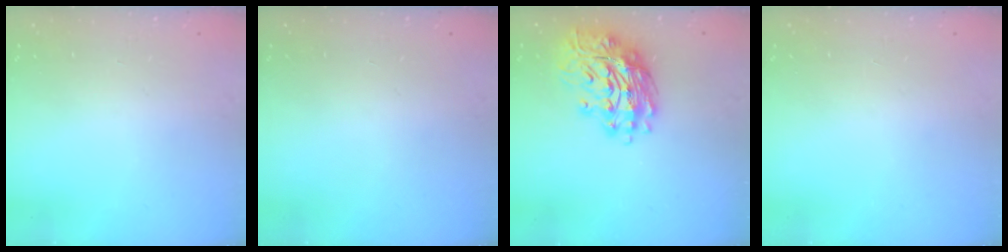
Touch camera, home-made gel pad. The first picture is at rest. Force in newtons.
{"total": 0.0}
{"total": 16.8, "press": 16.7, "slide": 1.9}
{"total": 0.0}